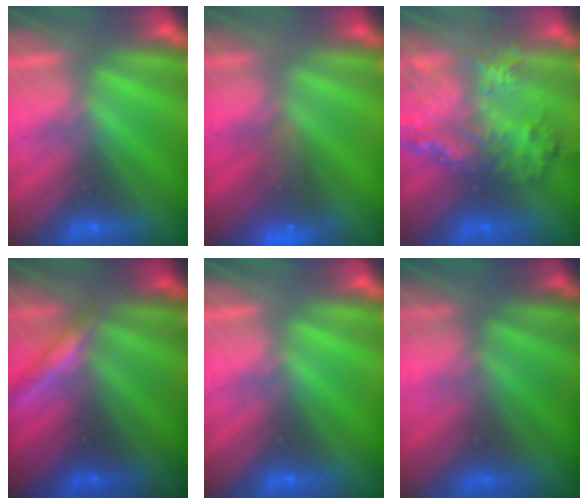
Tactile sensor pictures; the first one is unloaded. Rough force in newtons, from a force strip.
{"total": 7.2}
{"total": 7.8}
{"total": 1.9}
{"total": 0.0}
{"total": 2.6}